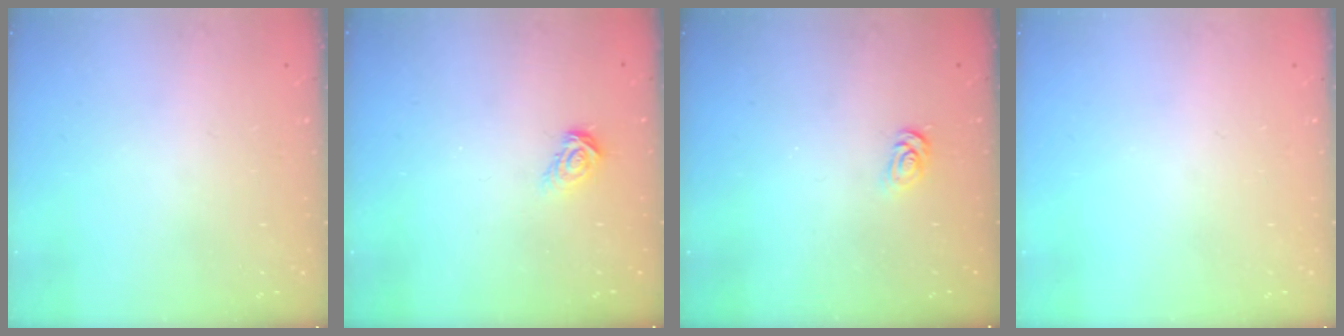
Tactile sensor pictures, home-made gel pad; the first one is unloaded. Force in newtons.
{"total": 4.4, "press": 4.4, "slide": 0.4}
{"total": 3.2, "press": 3.1, "slide": 0.4}
{"total": 0.0}